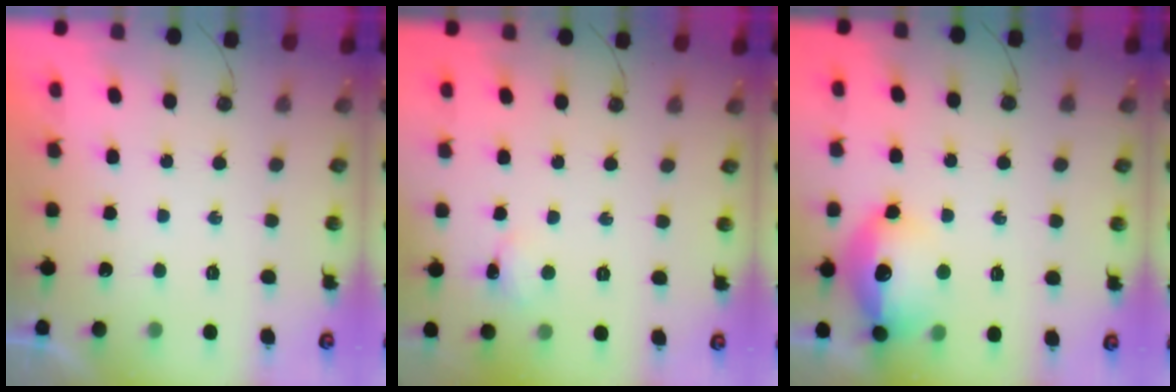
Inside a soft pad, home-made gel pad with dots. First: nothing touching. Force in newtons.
{"total": 1.7, "press": 1.6, "slide": 0.4}
{"total": 16.0, "press": 16.0, "slide": 1.3}